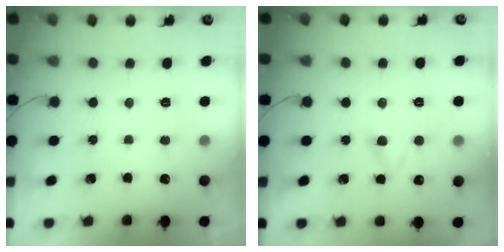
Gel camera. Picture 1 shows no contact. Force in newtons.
{"total": 2.4, "press": 2.1, "slide": 1.0}